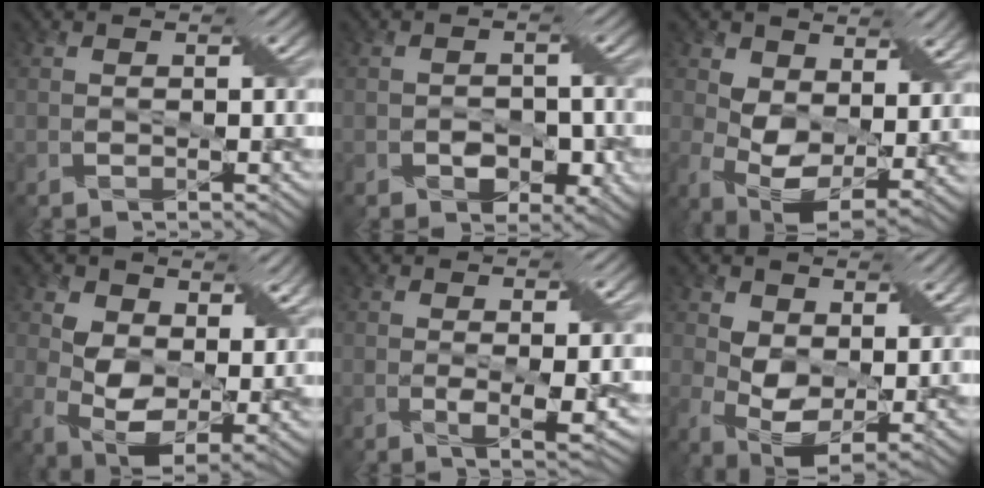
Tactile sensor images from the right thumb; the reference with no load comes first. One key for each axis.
{"total": 2.8, "fx": -0.9, "fy": 2.2, "fz": 1.4, "tx": -0.011, "ty": -0.004, "tz": -0.014}
{"total": 8.4, "fx": 3.1, "fy": 5.3, "fz": 5.7, "tx": -0.129, "ty": -0.012, "tz": 0.057}
{"total": 11.2, "fx": 4.3, "fy": 7.0, "fz": 7.6, "tx": -0.168, "ty": -0.017, "tz": 0.086}
{"total": 3.0, "fx": 0.1, "fy": 0.4, "fz": 2.9, "tx": -0.050, "ty": -0.009, "tz": 0.007}
{"total": 7.4, "fx": 2.8, "fy": 4.6, "fz": 5.0, "tx": -0.111, "ty": -0.014, "tz": 0.051}